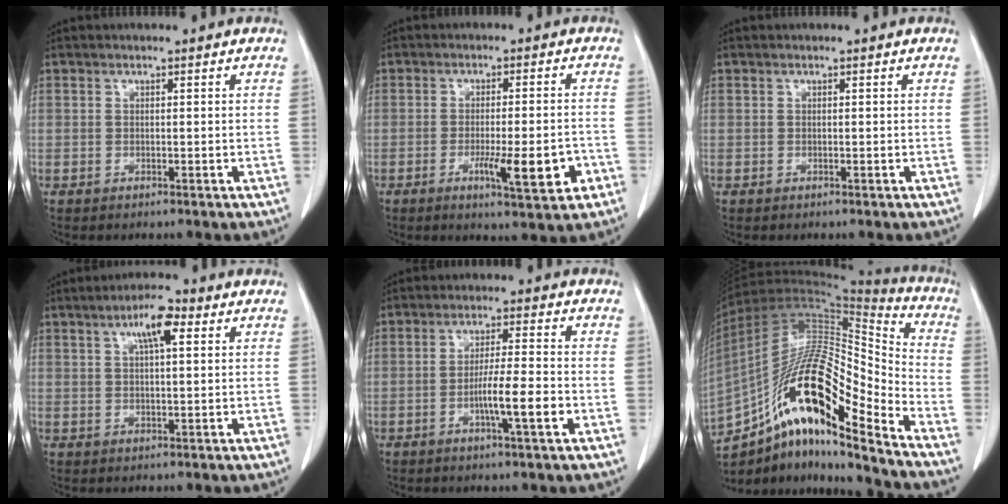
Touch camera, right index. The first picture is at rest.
{"total": 8.1, "force": [-3.2, 1.1, 7.4], "torque": [-0.106, -0.007, -0.039]}
{"total": 0.0}
{"total": 5.5, "force": [2.5, 1.2, 4.8], "torque": [-0.087, 0.010, 0.040]}
{"total": 6.7, "force": [-2.1, -0.1, 6.4], "torque": [-0.107, -0.004, -0.036]}
{"total": 23.0, "force": [-13.8, 3.9, 18.0], "torque": [-0.329, 0.011, -0.240]}